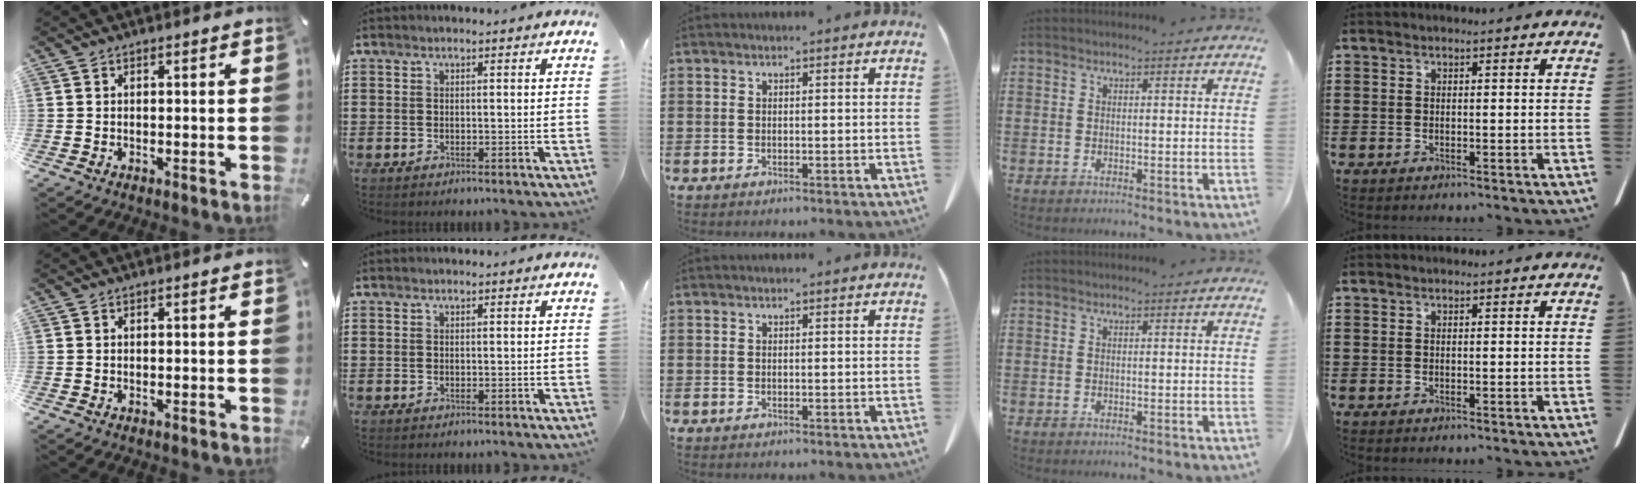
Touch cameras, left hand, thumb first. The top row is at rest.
{}